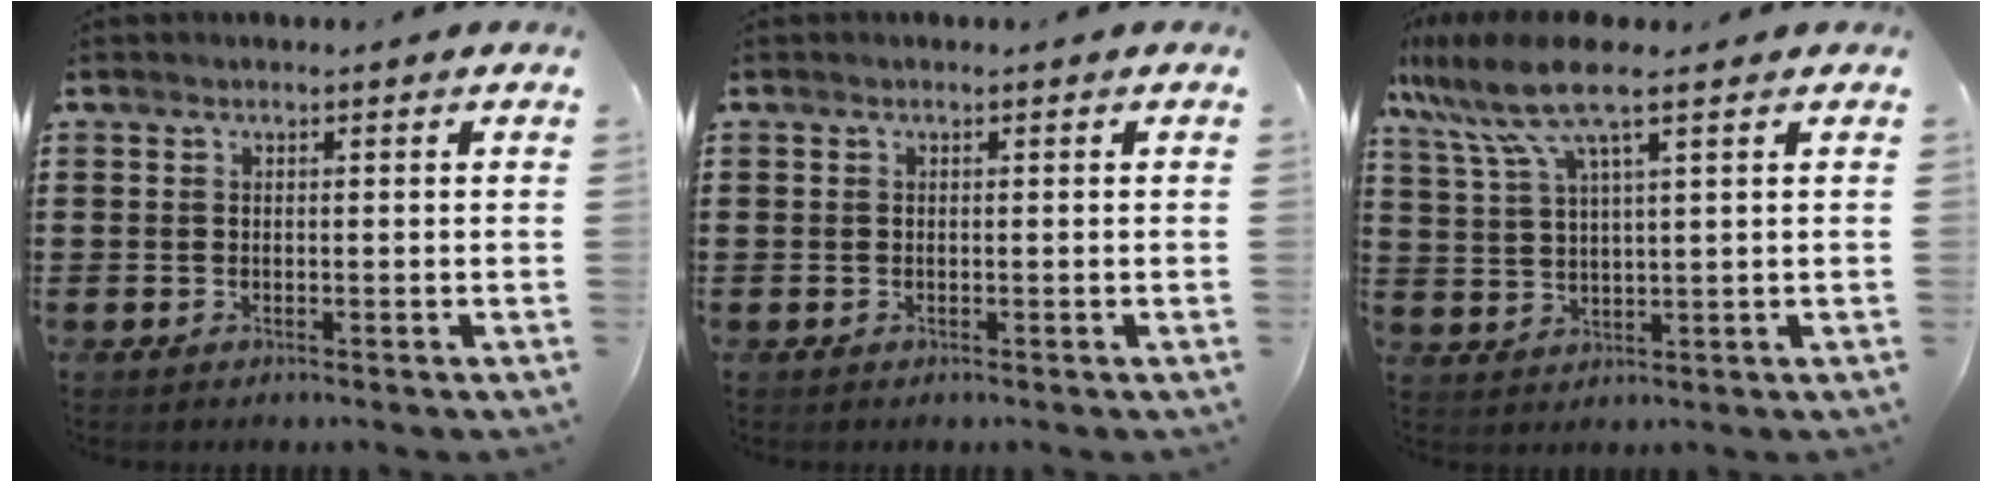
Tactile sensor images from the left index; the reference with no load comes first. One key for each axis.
{"total": 0.0}
{"total": 9.5, "fx": 6.5, "fy": 1.5, "fz": 6.8, "tx": -0.157, "ty": -0.015, "tz": 0.113}